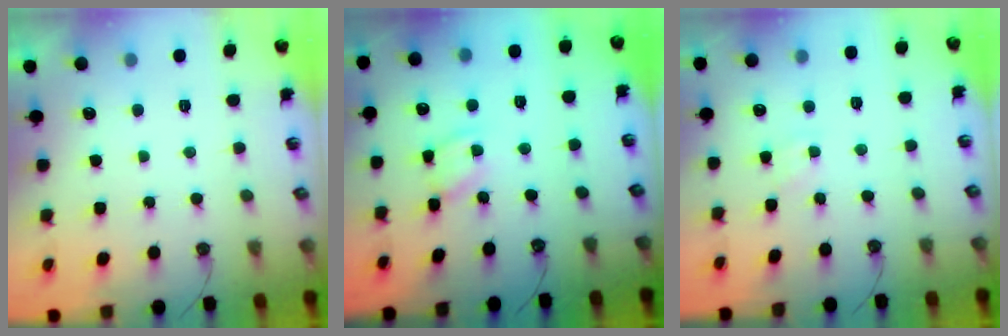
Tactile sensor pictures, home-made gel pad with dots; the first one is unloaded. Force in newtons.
{"total": 4.1, "press": 4.1, "slide": 0.2}
{"total": 3.0, "press": 2.9, "slide": 0.4}